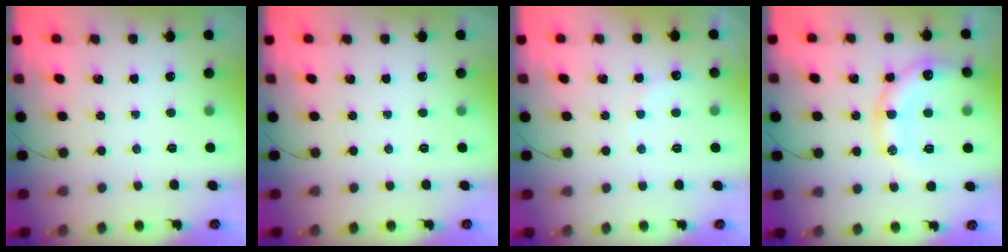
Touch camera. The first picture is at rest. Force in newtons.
{"total": 0.0}
{"total": 6.3, "press": 6.3, "slide": 0.9}
{"total": 17.1, "press": 16.8, "slide": 2.8}